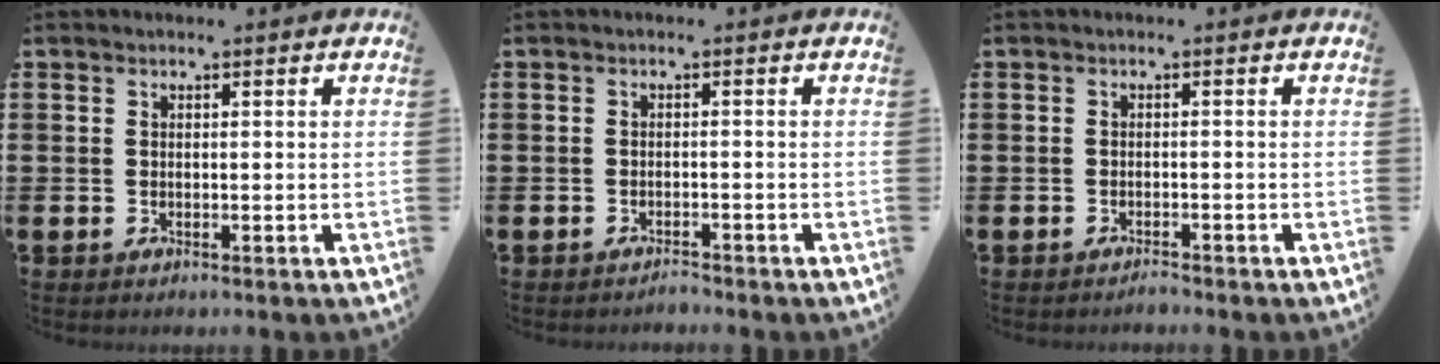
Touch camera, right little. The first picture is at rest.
{"total": 1.1, "force": [-1.1, 0.0, 0.0], "torque": [-0.005, 0.001, -0.022]}
{"total": 0.9, "force": [-0.9, 0.0, 0.1], "torque": [-0.005, -0.001, -0.019]}